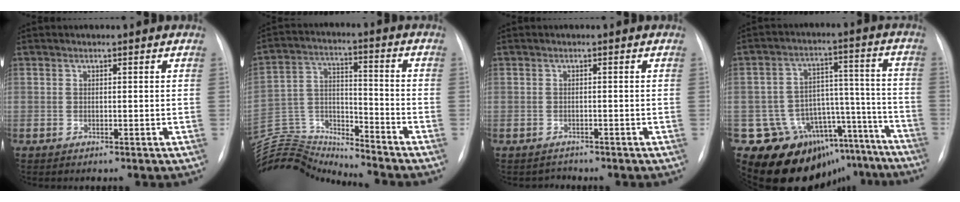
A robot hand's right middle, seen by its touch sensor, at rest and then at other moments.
{"total": 16.7, "force": [-16.6, 0.7, 1.4], "torque": [-0.045, 0.040, -0.297]}
{"total": 1.0, "force": [-0.9, 0.1, -0.5], "torque": [0.007, -0.006, -0.013]}
{"total": 19.8, "force": [-15.5, 10.9, 5.8], "torque": [-0.060, 0.087, -0.200]}